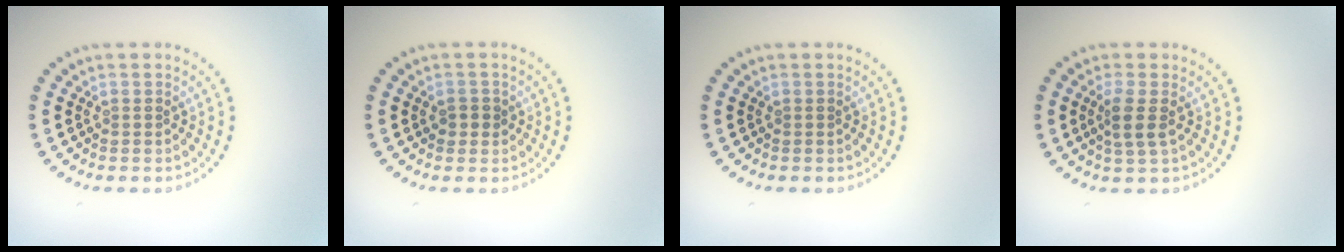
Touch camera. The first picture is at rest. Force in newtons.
{"total": 1.3, "press": 1.2, "slide": 0.5}
{"total": 0.0}
{"total": 2.1, "press": 1.7, "slide": 1.2}